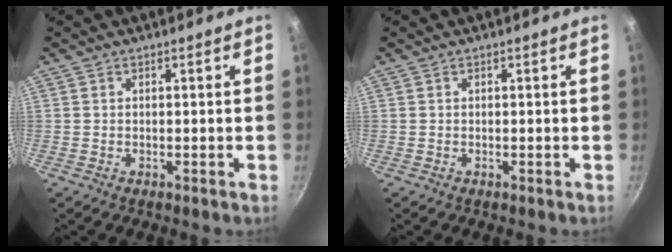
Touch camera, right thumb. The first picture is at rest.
{"total": 0.0}